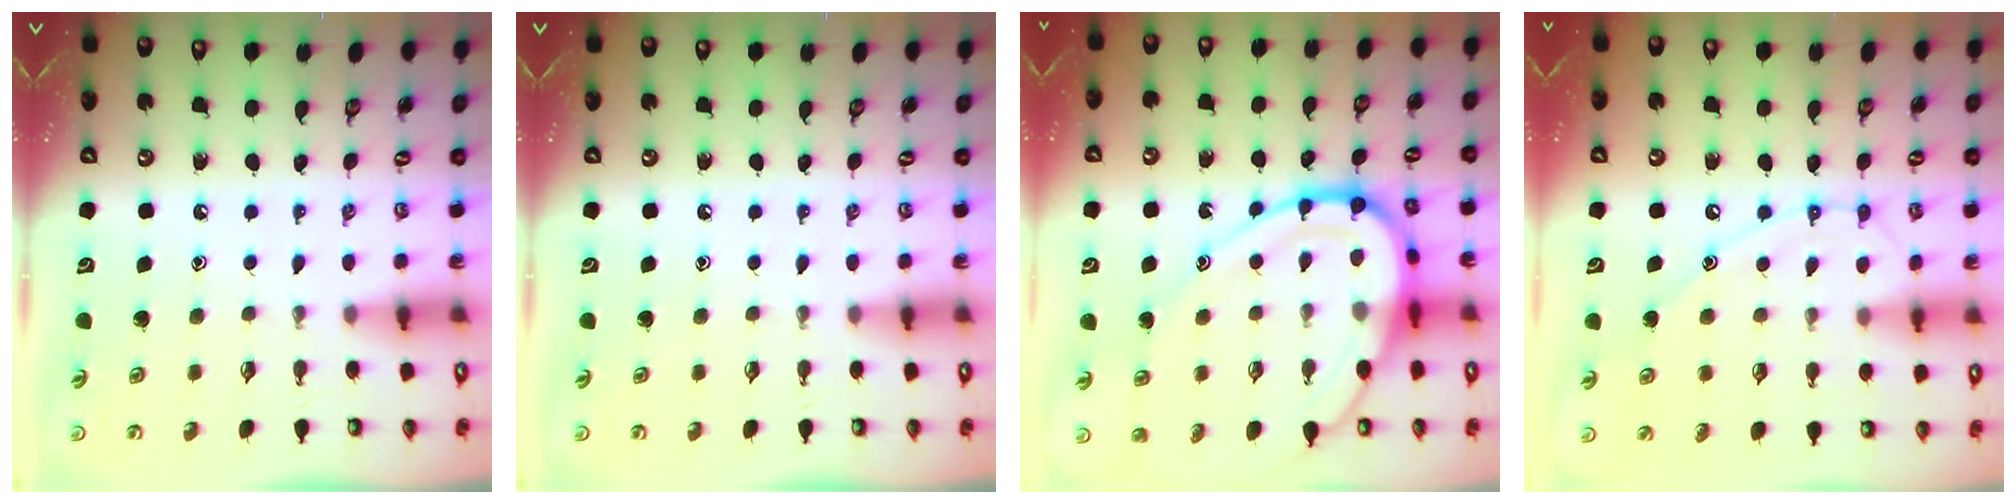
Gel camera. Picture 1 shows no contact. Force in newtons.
{"total": 0.0}
{"total": 20.0, "press": 19.9, "slide": 2.1}
{"total": 10.3, "press": 10.3, "slide": 0.8}